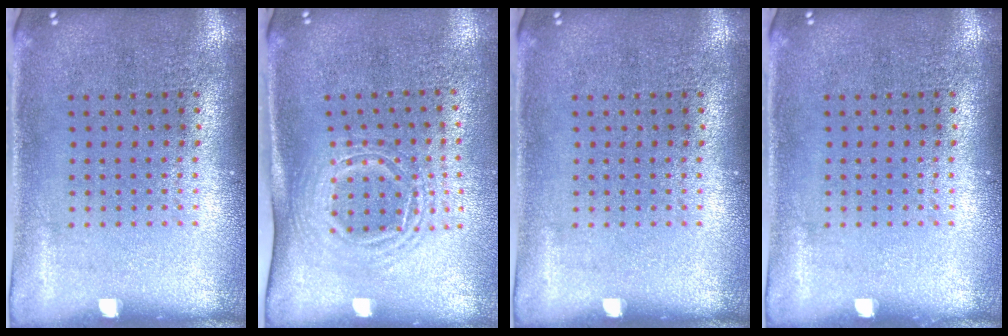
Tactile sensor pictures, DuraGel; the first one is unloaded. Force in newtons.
{"total": 1.6, "press": 1.2, "slide": 1.1}
{"total": 0.0}
{"total": 0.0}